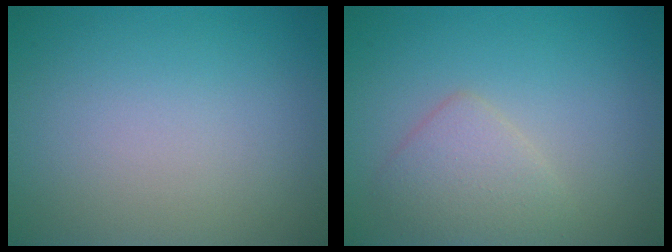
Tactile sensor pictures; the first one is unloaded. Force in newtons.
{"total": 2.7, "press": 2.7, "slide": 0.2}